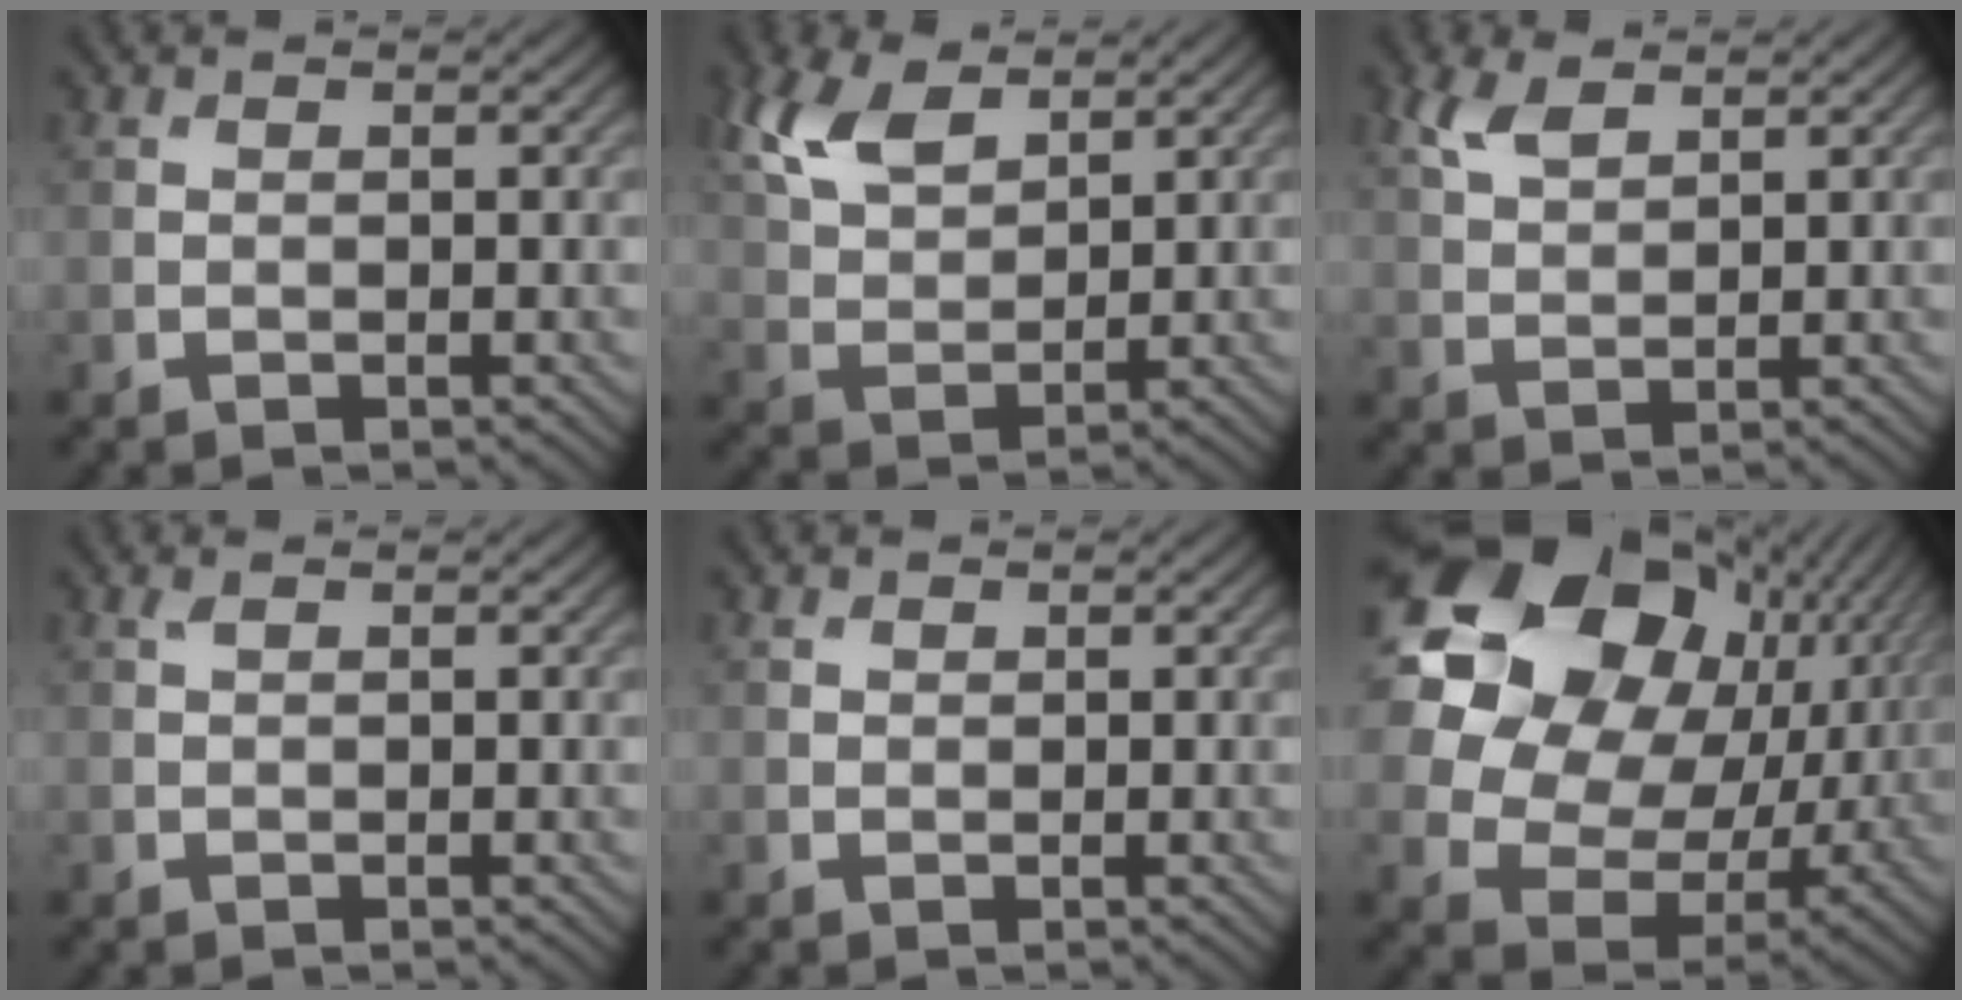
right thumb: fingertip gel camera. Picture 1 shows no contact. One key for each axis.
{"total": 7.6, "fx": 4.3, "fy": 4.0, "fz": 4.9, "tx": -0.126, "ty": 0.007, "tz": 0.090}
{"total": 3.9, "fx": 2.4, "fy": 1.9, "fz": 2.4, "tx": -0.061, "ty": 0.004, "tz": 0.054}
{"total": 0.6, "fx": 0.4, "fy": 0.2, "fz": 0.3, "tx": -0.012, "ty": 0.002, "tz": 0.009}
{"total": 0.7, "fx": 0.5, "fy": 0.5, "fz": 0.1, "tx": -0.003, "ty": -0.002, "tz": 0.011}
{"total": 24.2, "fx": 8.7, "fy": 18.9, "fz": 12.4, "tx": -0.328, "ty": 0.041, "tz": 0.155}